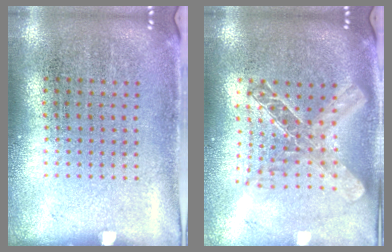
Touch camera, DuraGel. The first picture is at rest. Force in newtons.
{"total": 1.9, "press": 1.6, "slide": 1.0}